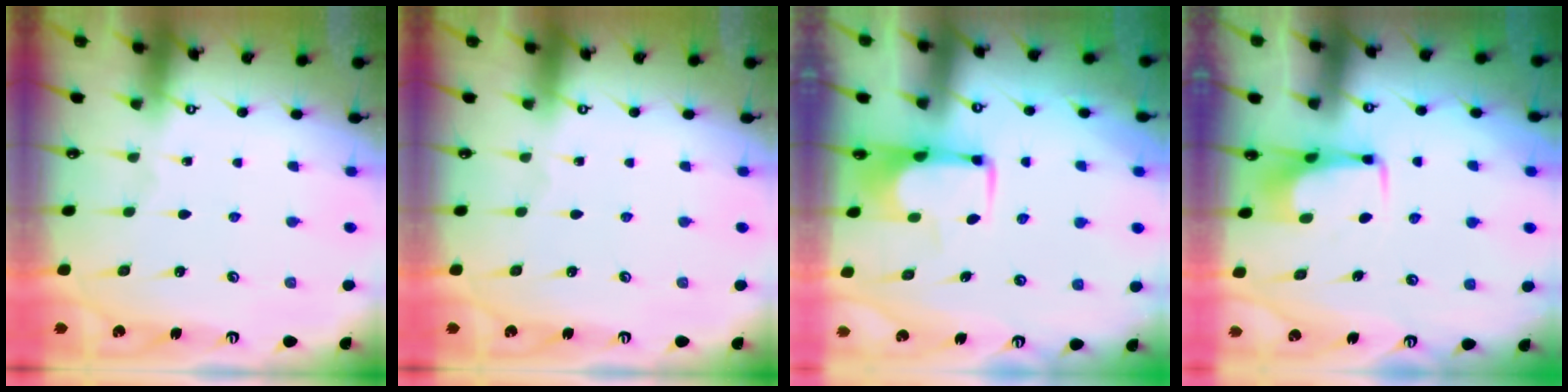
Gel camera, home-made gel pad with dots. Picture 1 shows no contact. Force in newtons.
{"total": 0.0}
{"total": 2.0, "press": 1.9, "slide": 0.4}
{"total": 2.9, "press": 2.8, "slide": 0.4}